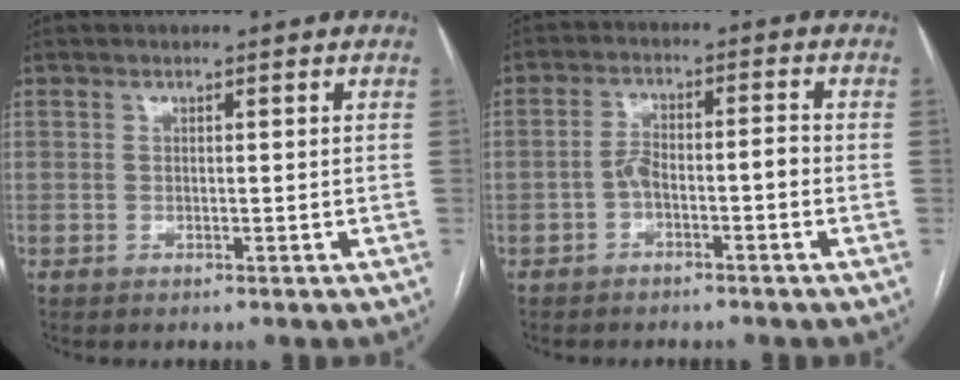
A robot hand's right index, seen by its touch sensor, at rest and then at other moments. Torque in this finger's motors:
{"motor_torque": [0.63, -0.35, 0.14, 0.08]}